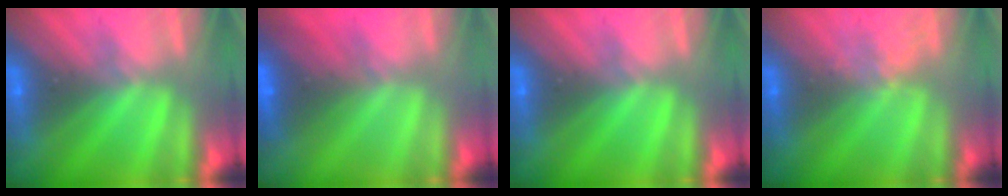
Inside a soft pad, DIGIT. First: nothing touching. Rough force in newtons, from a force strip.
{"total": 2.9}
{"total": 0.0}
{"total": 2.3}